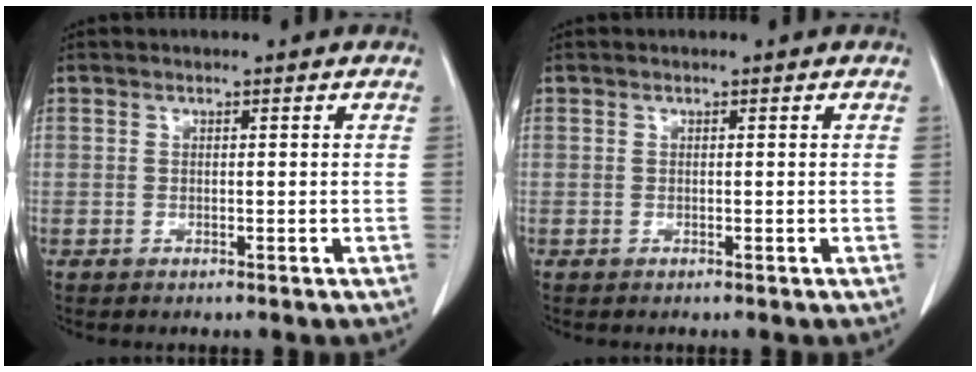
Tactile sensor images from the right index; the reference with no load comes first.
{"total": 0.0}